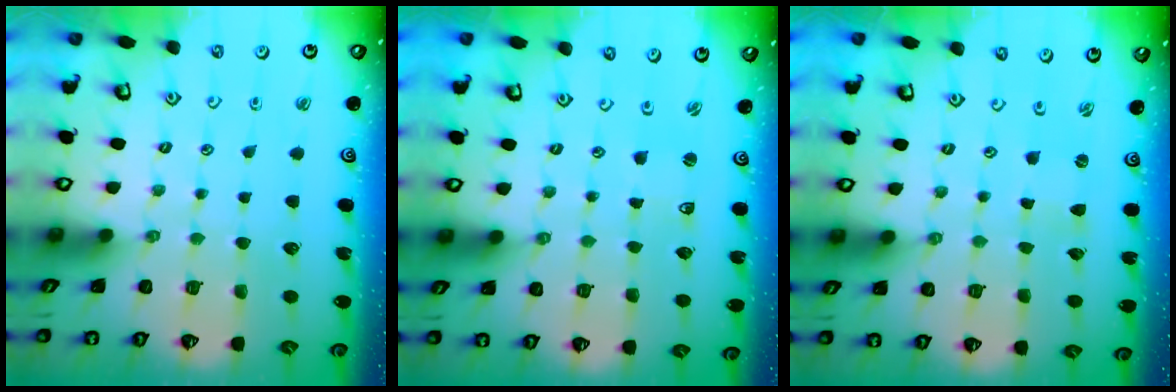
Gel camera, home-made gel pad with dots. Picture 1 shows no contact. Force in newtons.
{"total": 1.2, "press": 1.2, "slide": 0.0}
{"total": 0.0}